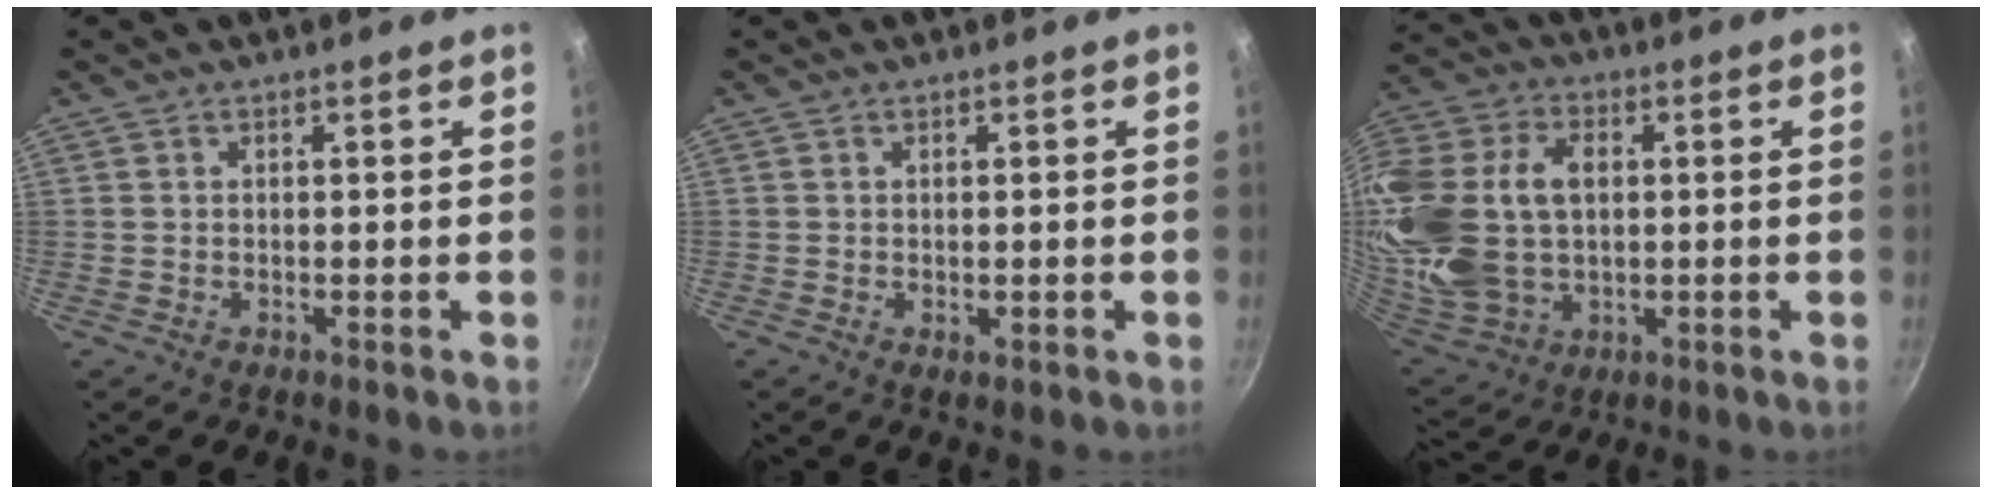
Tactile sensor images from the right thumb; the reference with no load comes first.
{"total": 1.2, "force": [-0.1, 0.6, 1.0], "torque": [-0.015, -0.003, -0.002]}
{"total": 26.0, "force": [2.7, 18.2, 18.4], "torque": [-0.406, 0.018, 0.058]}